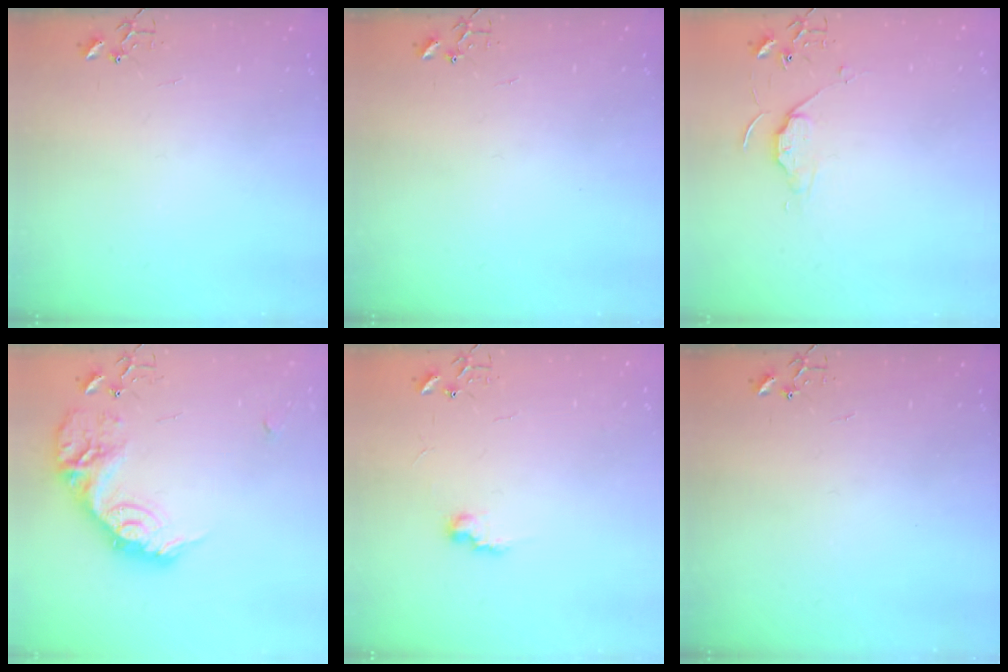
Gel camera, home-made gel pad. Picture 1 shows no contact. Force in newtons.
{"total": 0.0}
{"total": 6.1, "press": 6.0, "slide": 0.6}
{"total": 19.0, "press": 19.0, "slide": 0.4}
{"total": 7.5, "press": 7.5, "slide": 0.5}
{"total": 0.0}